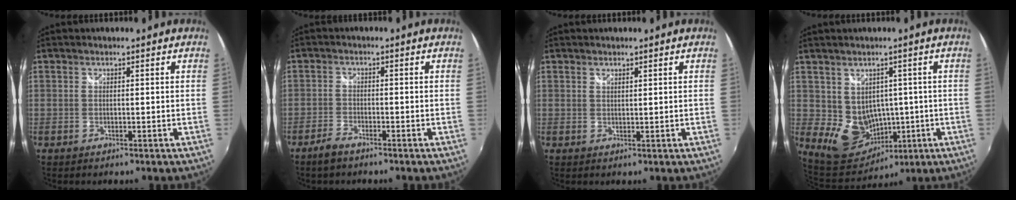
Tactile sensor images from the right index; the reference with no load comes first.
{"total": 3.3, "force": [-2.7, 1.0, 1.5], "torque": [-0.050, -0.002, -0.057]}
{"total": 0.8, "force": [0.7, 0.3, 0.3], "torque": [-0.004, 0.000, 0.012]}
{"total": 9.1, "force": [-0.4, 8.3, 3.8], "torque": [-0.082, -0.004, 0.018]}